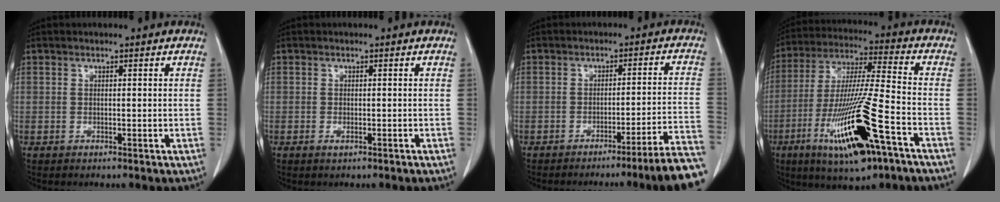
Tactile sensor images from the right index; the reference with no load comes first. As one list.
[{"total": 0.8, "force": [-0.5, 0.3, 0.6], "torque": [-0.013, -0.001, -0.006]}, {"total": 12.4, "force": [-10.4, -2.2, 6.4], "torque": [-0.023, 0.013, -0.135]}, {"total": 19.4, "force": [-8.8, 1.7, 17.2], "torque": [-0.346, -0.036, -0.155]}]